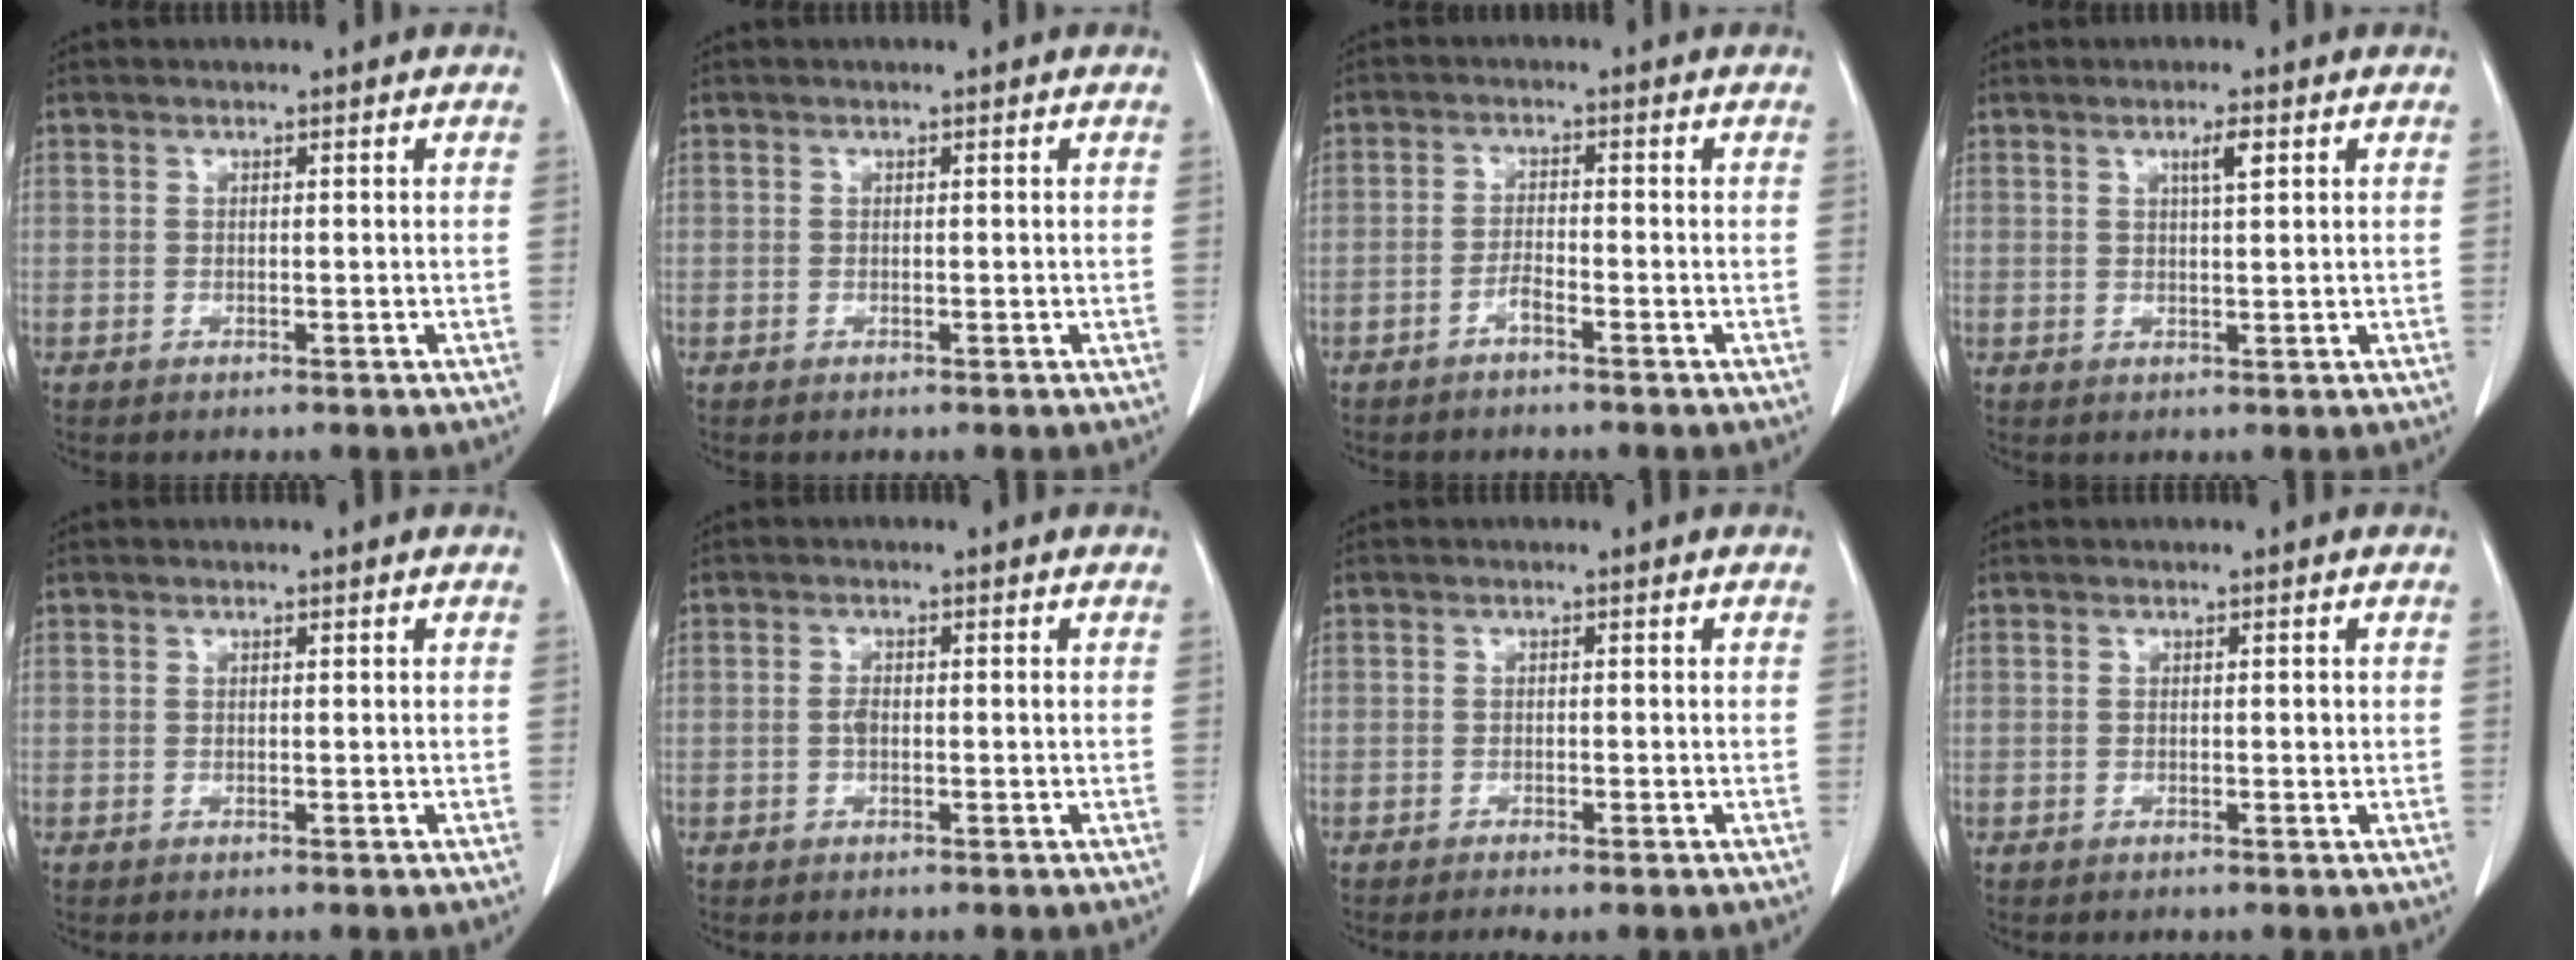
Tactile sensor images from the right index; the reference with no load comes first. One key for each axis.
{"total": 0.0}
{"total": 1.9, "fx": -1.5, "fy": 0.1, "fz": 1.3, "tx": -0.025, "ty": 0.004, "tz": -0.029}
{"total": 2.5, "fx": 1.2, "fy": 0.2, "fz": 2.2, "tx": -0.040, "ty": -0.001, "tz": 0.019}
{"total": 0.0}
{"total": 1.6, "fx": -0.2, "fy": 0.6, "fz": 1.4, "tx": -0.031, "ty": 0.001, "tz": -0.002}
{"total": 2.3, "fx": -1.8, "fy": 0.3, "fz": 1.4, "tx": -0.020, "ty": -0.006, "tz": -0.024}
{"total": 0.6, "fx": 0.1, "fy": 0.2, "fz": 0.6, "tx": -0.007, "ty": 0.000, "tz": 0.001}